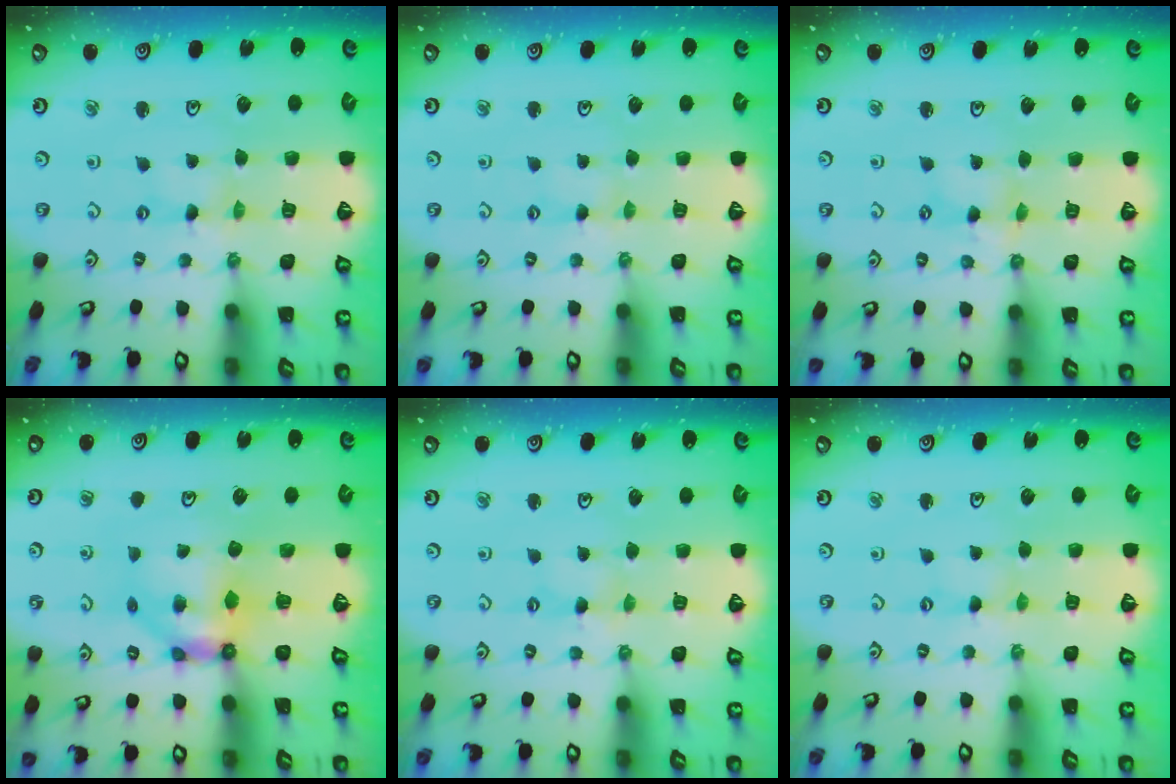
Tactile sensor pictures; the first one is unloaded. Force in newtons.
{"total": 1.5, "press": 1.5, "slide": 0.3}
{"total": 1.6, "press": 1.6, "slide": 0.2}
{"total": 7.3, "press": 7.3, "slide": 0.4}
{"total": 1.0, "press": 1.0, "slide": 0.2}
{"total": 0.0}